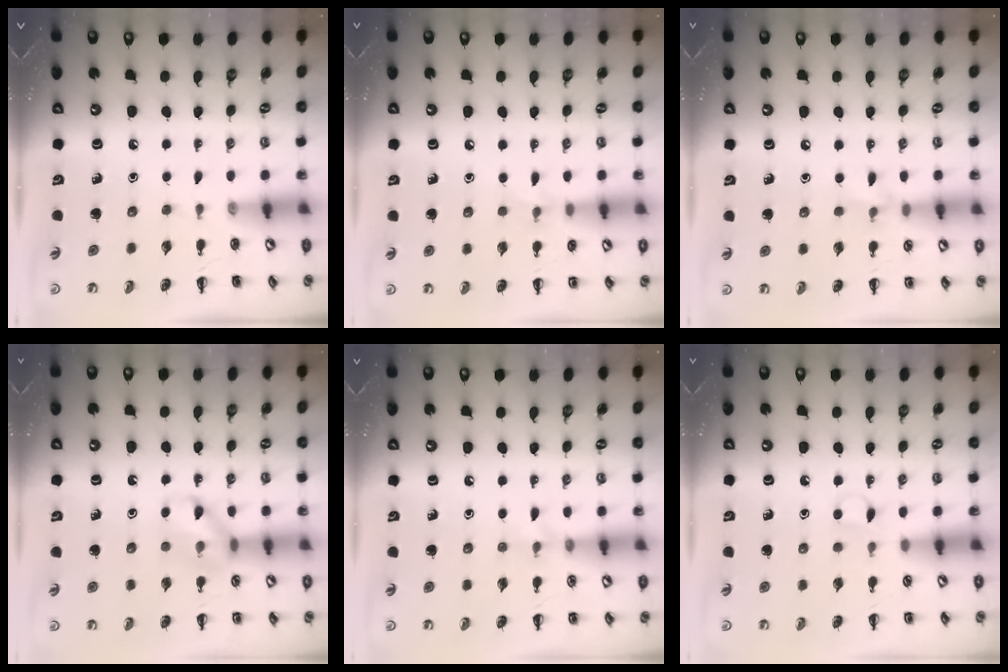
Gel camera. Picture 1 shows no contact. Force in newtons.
{"total": 5.3, "press": 5.0, "slide": 1.8}
{"total": 5.9, "press": 5.6, "slide": 1.9}
{"total": 10.3, "press": 10.3, "slide": 1.0}
{"total": 5.1, "press": 4.9, "slide": 1.3}
{"total": 3.2, "press": 3.0, "slide": 1.1}